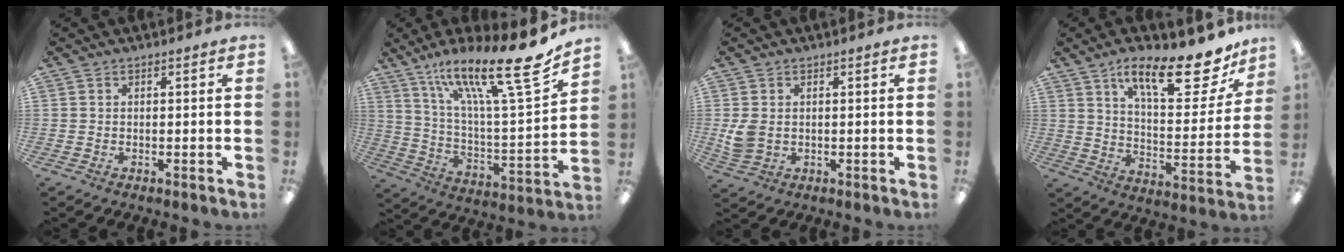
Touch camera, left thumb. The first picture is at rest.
{"total": 22.7, "force": [16.3, 3.8, 15.4], "torque": [-0.250, -0.104, 0.256]}
{"total": 4.2, "force": [0.5, 3.2, 2.7], "torque": [-0.056, -0.003, 0.007]}
{"total": 19.6, "force": [12.8, 6.5, 13.4], "torque": [-0.194, -0.077, 0.204]}